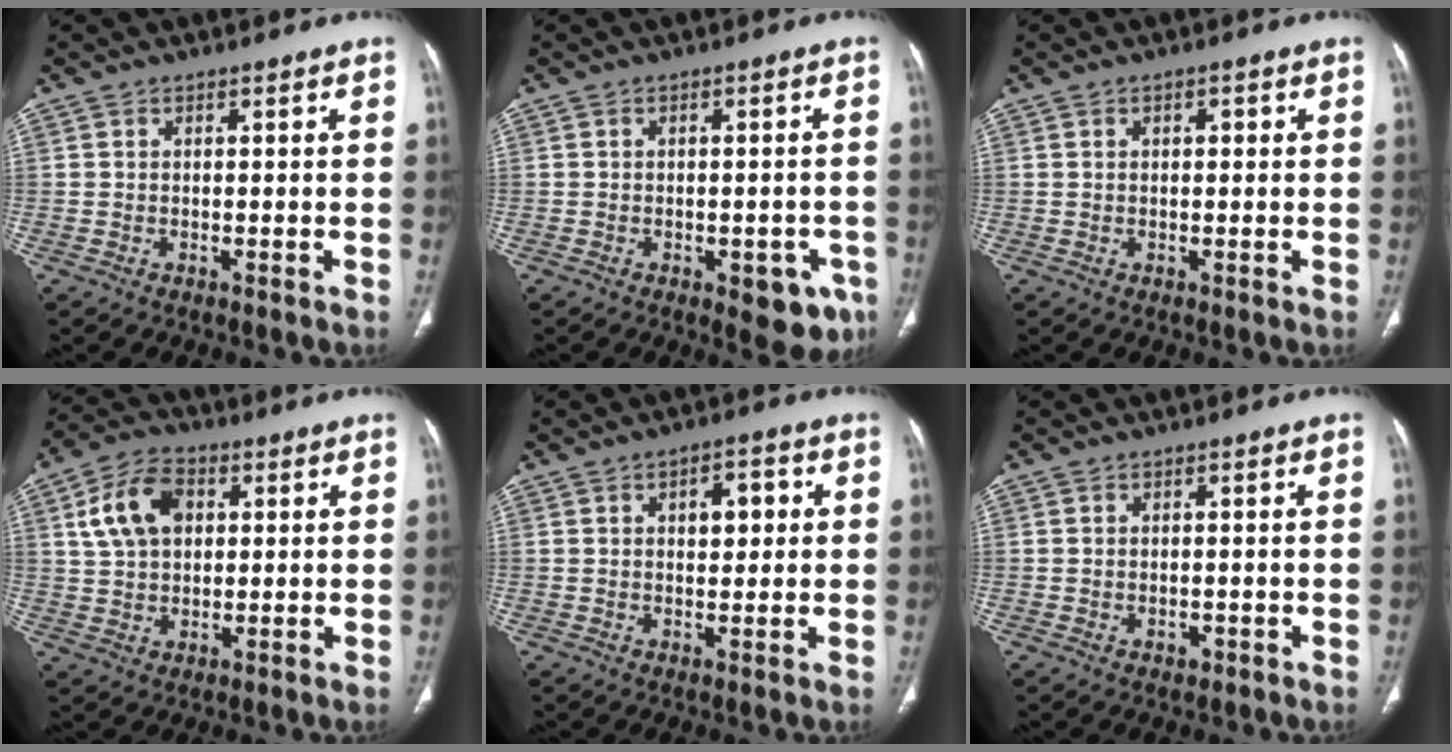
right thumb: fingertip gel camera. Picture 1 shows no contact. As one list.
[{"total": 7.5, "force": [-3.5, 3.7, 5.5], "torque": [-0.036, 0.007, -0.039]}, {"total": 1.6, "force": [0.5, 0.9, 1.3], "torque": [-0.018, 0.003, 0.009]}, {"total": 10.9, "force": [3.1, 7.4, 7.4], "torque": [-0.123, 0.008, 0.053]}, {"total": 5.6, "force": [1.5, 3.1, 4.4], "torque": [-0.045, 0.003, 0.020]}, {"total": 1.3, "force": [-0.3, 1.0, 0.7], "torque": [-0.010, 0.000, -0.001]}]